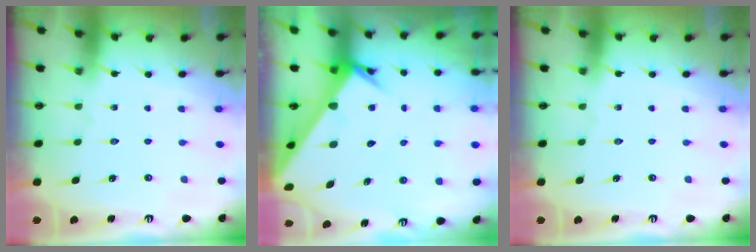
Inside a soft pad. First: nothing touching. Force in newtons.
{"total": 5.8, "press": 5.8, "slide": 0.5}
{"total": 0.0}